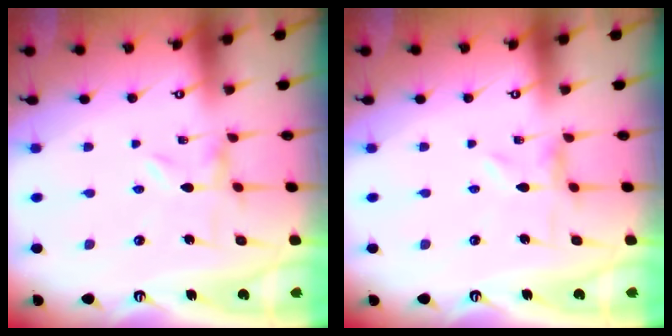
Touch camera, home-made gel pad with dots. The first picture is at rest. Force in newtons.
{"total": 0.9, "press": 0.9, "slide": 0.3}